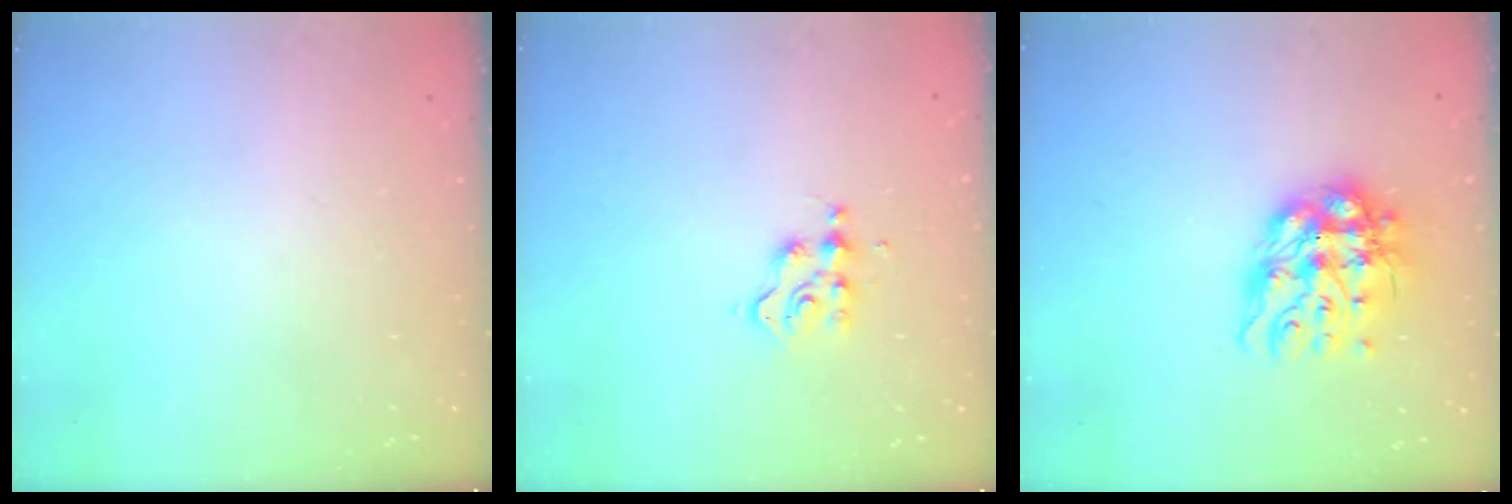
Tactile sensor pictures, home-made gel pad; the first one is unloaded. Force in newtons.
{"total": 3.7, "press": 3.7, "slide": 0.3}
{"total": 12.3, "press": 12.2, "slide": 1.0}